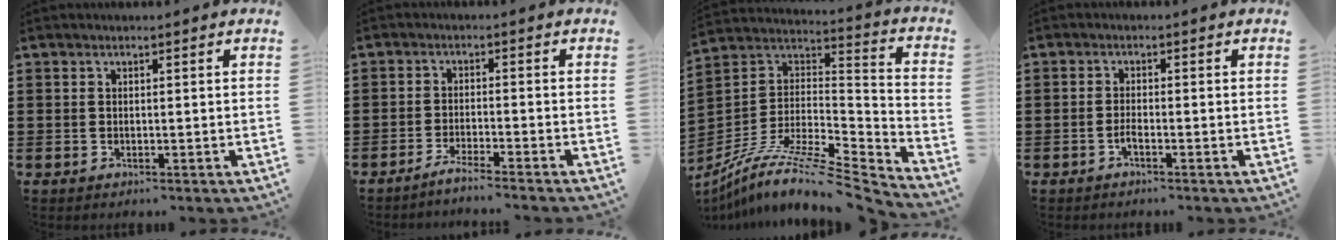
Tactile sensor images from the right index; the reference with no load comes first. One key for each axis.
{"total": 2.6, "fx": -2.4, "fy": -0.6, "fz": 0.7, "tx": -0.013, "ty": -0.001, "tz": -0.046}
{"total": 10.1, "fx": -8.0, "fy": 1.1, "fz": 6.1, "tx": -0.114, "ty": -0.003, "tz": -0.159}
{"total": 1.6, "fx": -1.0, "fy": 0.2, "fz": 1.2, "tx": -0.030, "ty": -0.006, "tz": -0.020}